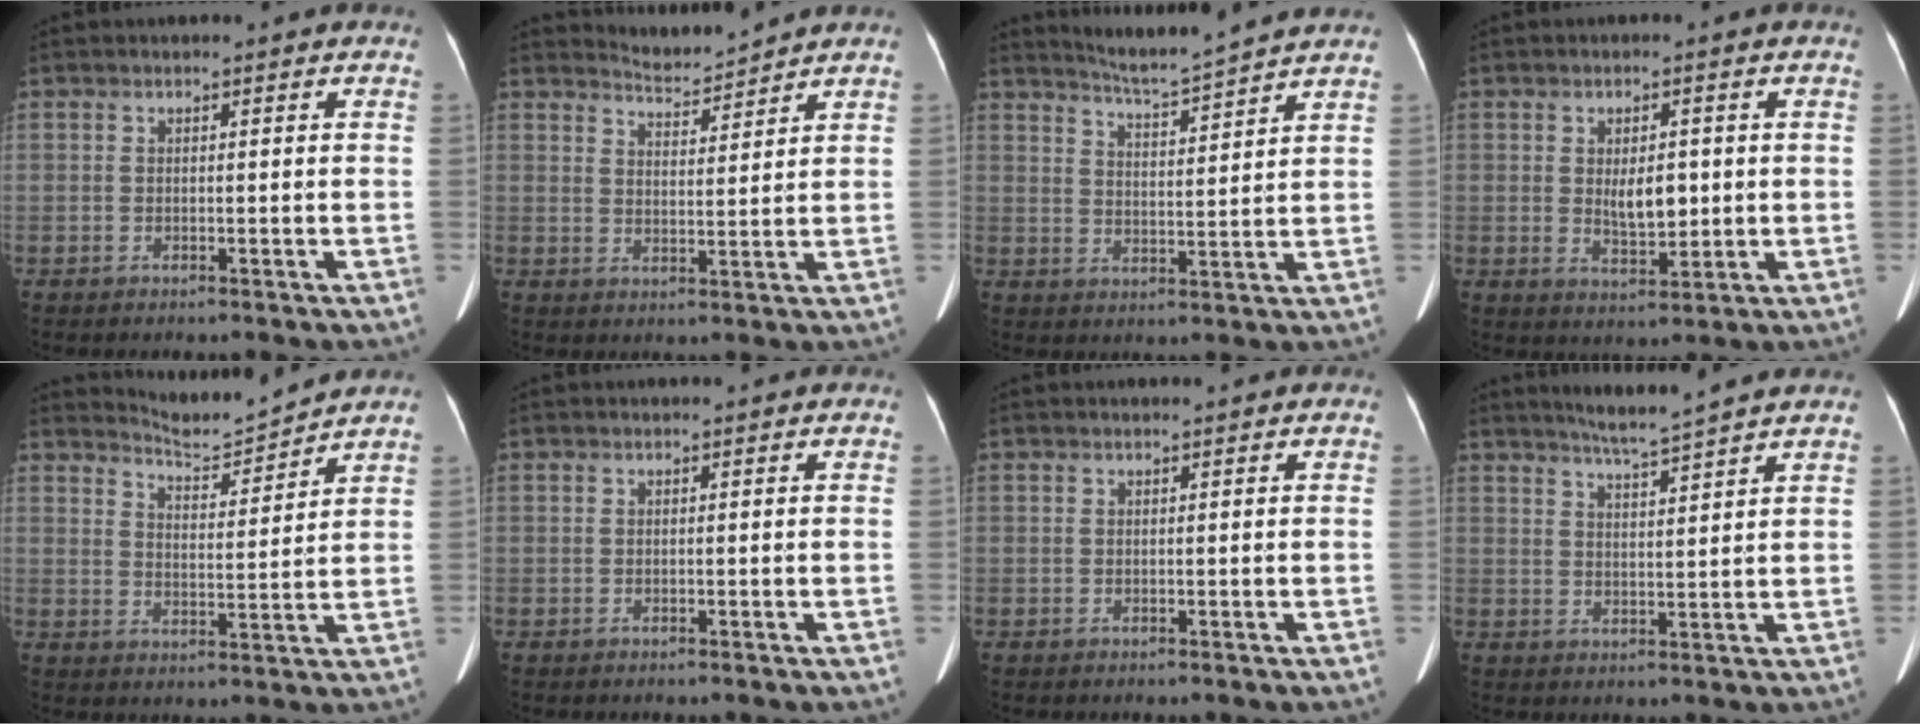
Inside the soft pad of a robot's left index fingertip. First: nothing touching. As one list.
[{"total": 4.2, "force": [4.1, -0.6, -0.6], "torque": [-0.001, -0.007, 0.076]}, {"total": 8.2, "force": [7.8, -1.4, 2.1], "torque": [-0.050, -0.003, 0.127]}, {"total": 4.8, "force": [0.4, 2.1, 4.3], "torque": [-0.075, -0.004, 0.015]}, {"total": 6.6, "force": [6.5, -0.7, -0.1], "torque": [-0.014, -0.013, 0.113]}, {"total": 0.6, "force": [0.6, 0.0, 0.2], "torque": [-0.002, 0.005, 0.008]}, {"total": 0.7, "force": [0.6, -0.1, 0.3], "torque": [-0.007, 0.005, 0.014]}, {"total": 6.4, "force": [5.7, -1.3, 2.5], "torque": [-0.048, -0.002, 0.092]}]